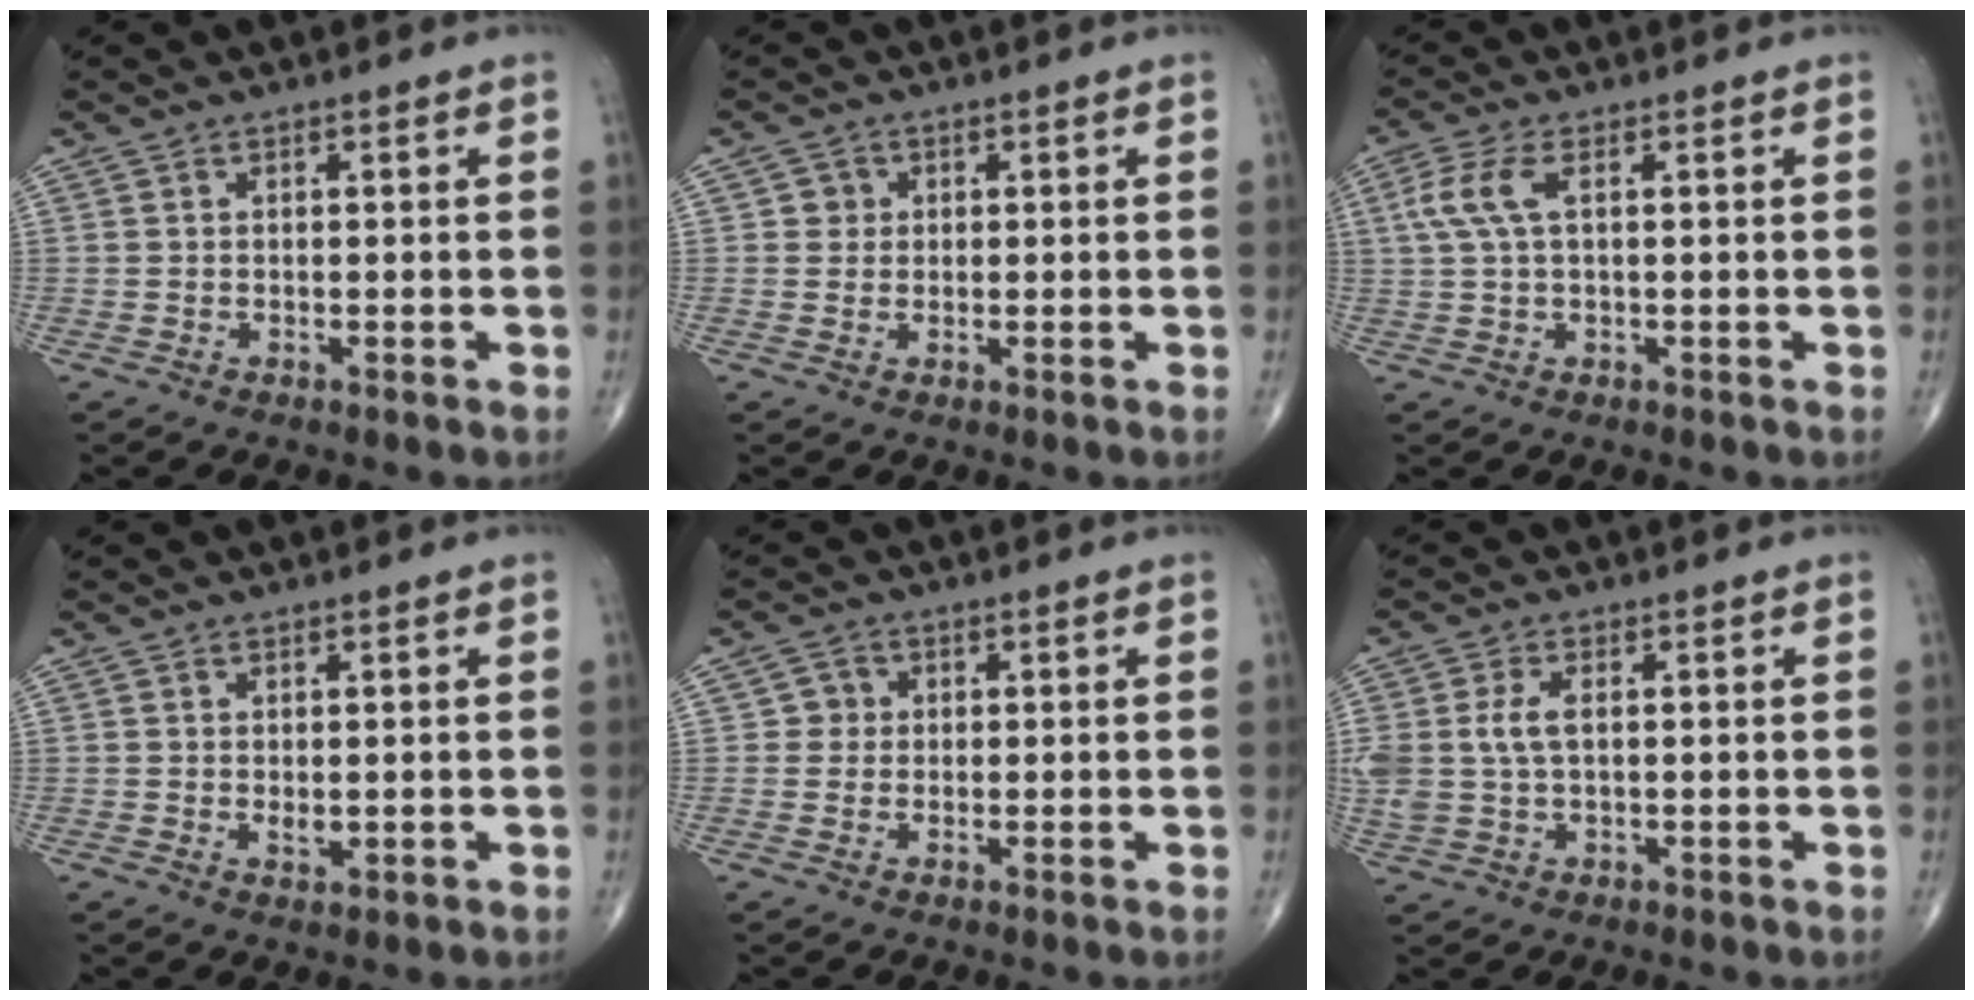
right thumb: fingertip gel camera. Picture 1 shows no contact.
{"total": 2.2, "force": [0.5, 2.1, 0.4], "torque": [0.008, 0.002, 0.002]}
{"total": 5.7, "force": [1.4, 2.4, 4.9], "torque": [-0.133, 0.017, 0.029]}
{"total": 1.5, "force": [0.1, 0.9, 1.2], "torque": [-0.014, -0.004, 0.003]}
{"total": 2.6, "force": [0.3, 2.6, 0.4], "torque": [0.013, 0.005, -0.002]}
{"total": 6.7, "force": [0.8, 4.0, 5.3], "torque": [-0.129, 0.009, 0.019]}